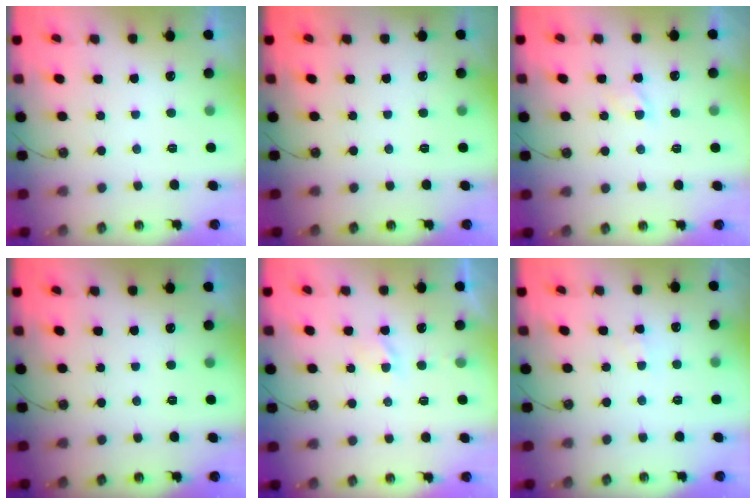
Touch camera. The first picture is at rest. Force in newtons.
{"total": 0.0}
{"total": 2.8, "press": 2.8, "slide": 0.4}
{"total": 0.0}
{"total": 1.9, "press": 1.9, "slide": 0.4}
{"total": 3.0, "press": 2.9, "slide": 0.5}